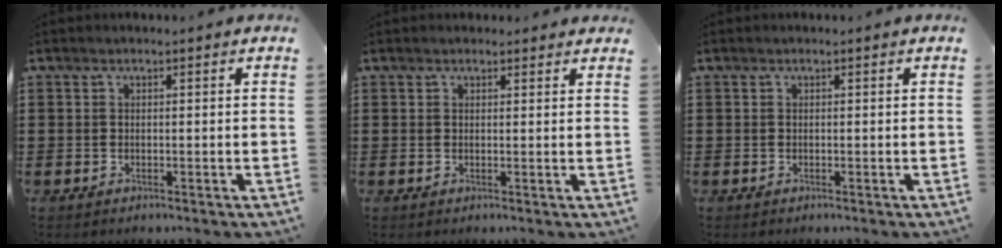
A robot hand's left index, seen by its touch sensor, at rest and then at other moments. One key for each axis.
{"total": 1.1, "fx": 1.0, "fy": 0.4, "fz": 0.2, "tx": -0.006, "ty": 0.003, "tz": 0.021}
{"total": 0.0}